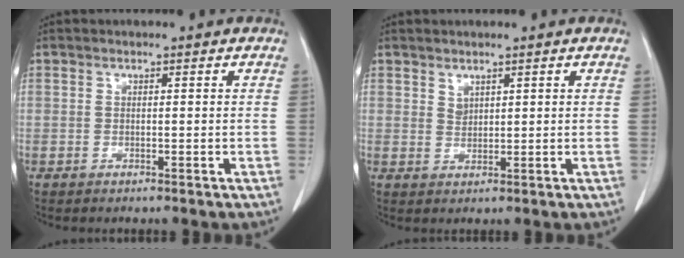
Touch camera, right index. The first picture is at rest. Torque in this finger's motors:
{"motor_torque": [0.02, 0.02, -0.01, 0.00]}